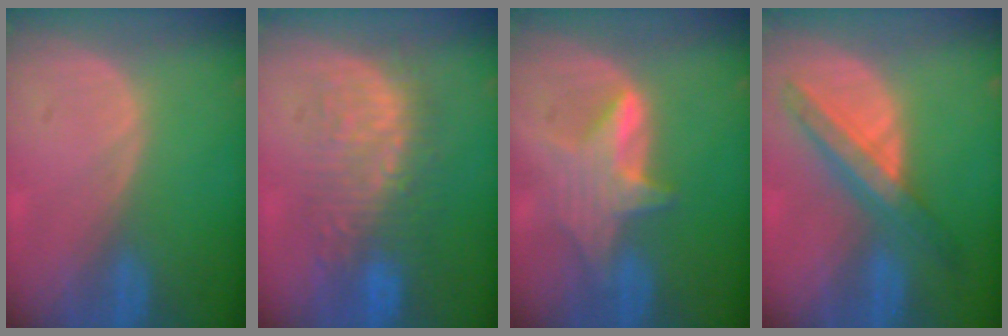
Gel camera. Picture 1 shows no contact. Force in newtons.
{"total": 9.2, "press": 8.9, "slide": 2.1}
{"total": 5.9, "press": 5.9, "slide": 0.5}
{"total": 6.9, "press": 6.6, "slide": 1.7}